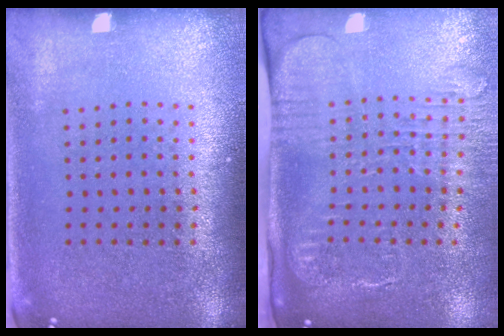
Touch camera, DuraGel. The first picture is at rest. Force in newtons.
{"total": 2.6, "press": 2.0, "slide": 1.7}